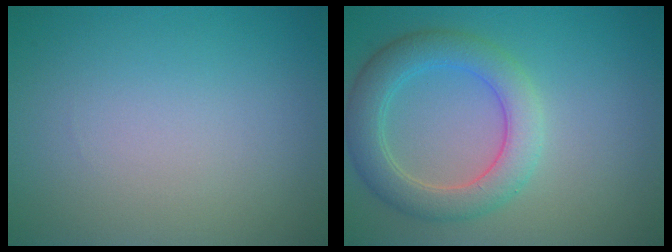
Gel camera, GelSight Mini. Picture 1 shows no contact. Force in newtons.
{"total": 5.0, "press": 5.0, "slide": 0.4}